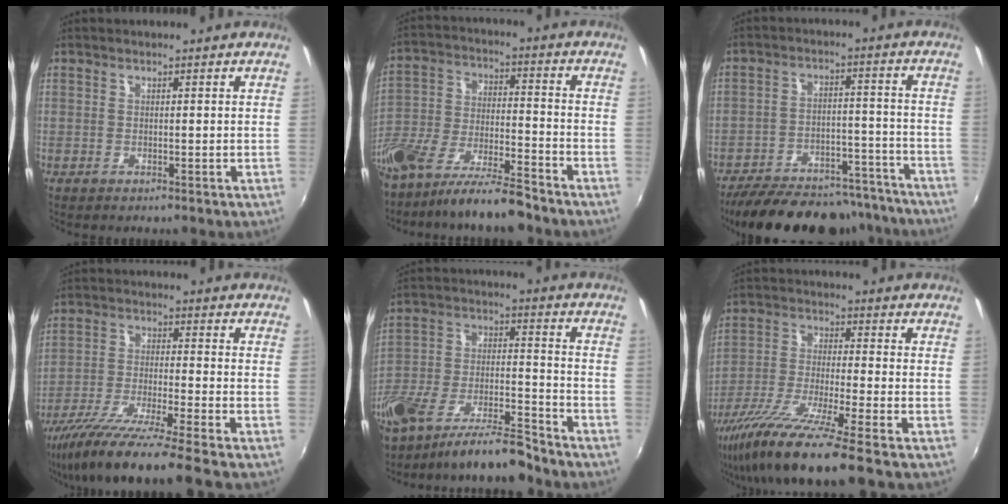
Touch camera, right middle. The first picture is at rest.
{"total": 14.2, "force": [-10.6, 3.9, 8.5], "torque": [-0.182, -0.013, -0.192]}
{"total": 26.2, "force": [-22.7, 8.7, 9.9], "torque": [-0.189, 0.017, -0.292]}
{"total": 14.6, "force": [-12.1, -1.6, 7.9], "torque": [-0.160, -0.038, -0.213]}
{"total": 11.8, "force": [-9.4, 2.8, 6.6], "torque": [-0.132, 0.002, -0.168]}
{"total": 14.6, "force": [-11.3, -1.2, 9.2], "torque": [-0.183, -0.041, -0.204]}